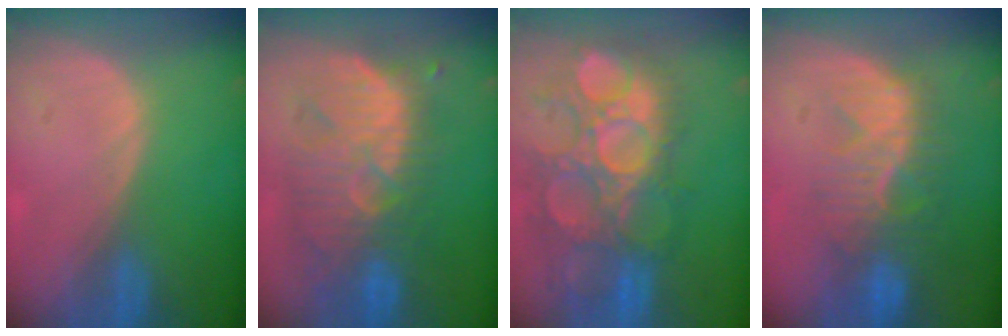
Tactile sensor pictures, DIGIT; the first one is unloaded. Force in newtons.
{"total": 11.0, "press": 10.5, "slide": 3.0}
{"total": 13.3, "press": 12.2, "slide": 5.4}
{"total": 9.9, "press": 8.7, "slide": 4.7}